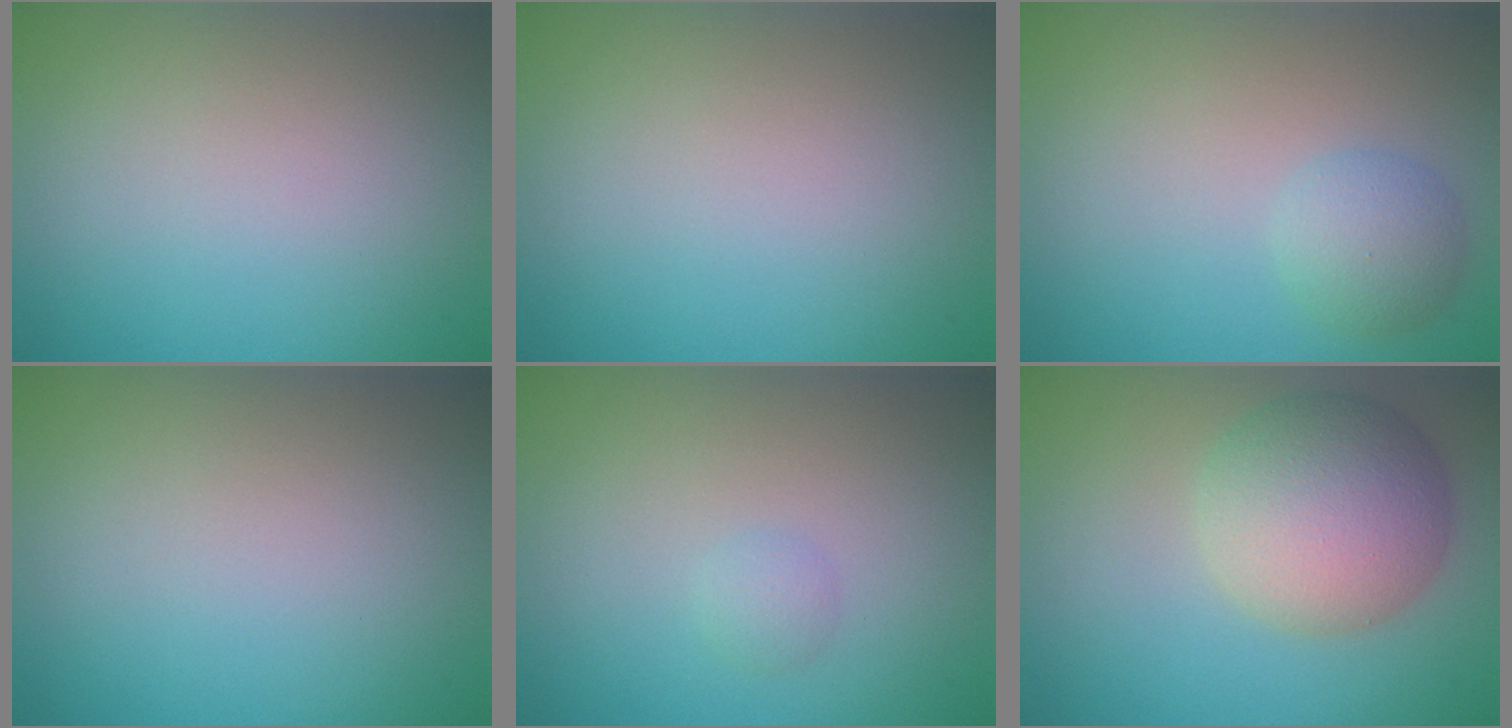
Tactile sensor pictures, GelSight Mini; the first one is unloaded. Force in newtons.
{"total": 0.0}
{"total": 2.5, "press": 2.5, "slide": 0.2}
{"total": 0.0}
{"total": 1.0, "press": 1.0, "slide": 0.0}
{"total": 7.3, "press": 7.3, "slide": 0.2}